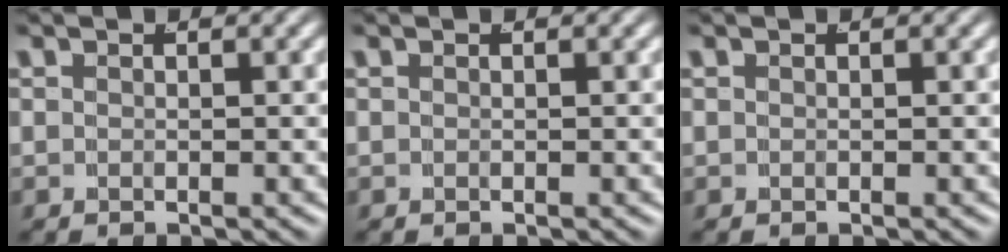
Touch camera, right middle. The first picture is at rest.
{"total": 0.0}
{"total": 0.0}